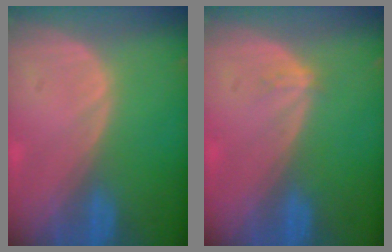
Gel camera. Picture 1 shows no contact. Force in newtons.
{"total": 1.2, "press": 0.8, "slide": 0.8}